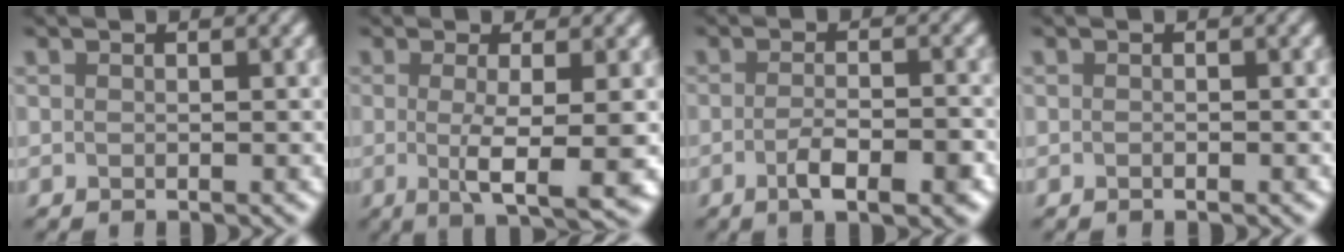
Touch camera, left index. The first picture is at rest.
{"total": 5.5, "force": [-0.8, 1.1, 5.3], "torque": [-0.088, -0.010, -0.012]}
{"total": 4.3, "force": [-1.9, 1.3, 3.6], "torque": [-0.067, -0.005, -0.031]}
{"total": 0.0}